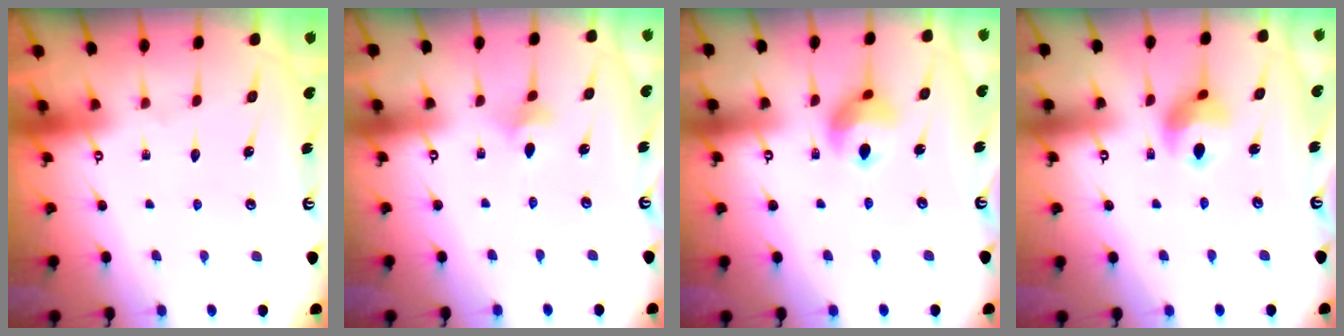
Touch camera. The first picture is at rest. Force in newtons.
{"total": 2.9, "press": 2.8, "slide": 0.6}
{"total": 10.8, "press": 10.7, "slide": 1.4}
{"total": 9.3, "press": 9.2, "slide": 1.1}